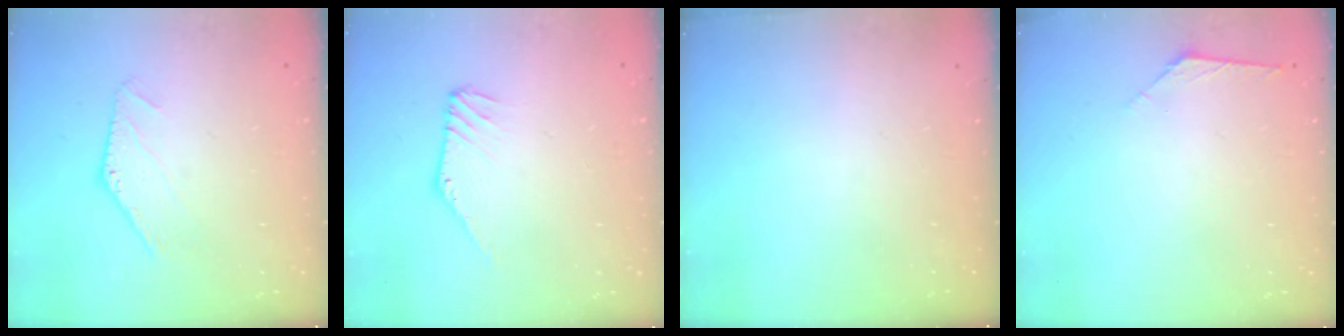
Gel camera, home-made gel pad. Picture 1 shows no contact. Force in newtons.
{"total": 3.5, "press": 3.5, "slide": 0.1}
{"total": 0.0}
{"total": 1.9, "press": 1.8, "slide": 0.5}